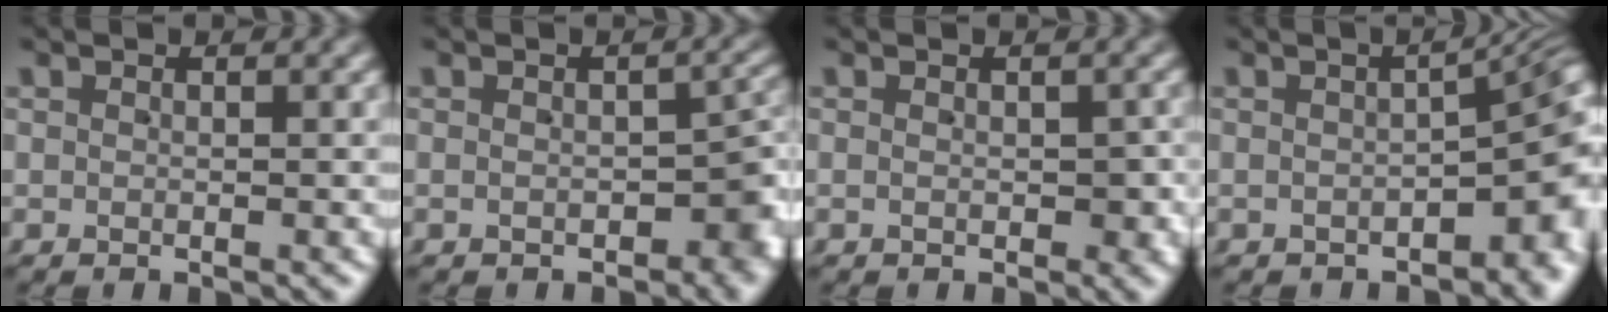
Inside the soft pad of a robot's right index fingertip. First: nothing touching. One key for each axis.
{"total": 3.7, "fx": -1.5, "fy": 2.1, "fz": 2.7, "tx": -0.018, "ty": -0.004, "tz": -0.021}
{"total": 1.6, "fx": -0.5, "fy": 1.1, "fz": 1.0, "tx": -0.017, "ty": -0.008, "tz": -0.003}
{"total": 6.6, "fx": -2.0, "fy": 2.8, "fz": 5.6, "tx": -0.041, "ty": 0.010, "tz": -0.034}